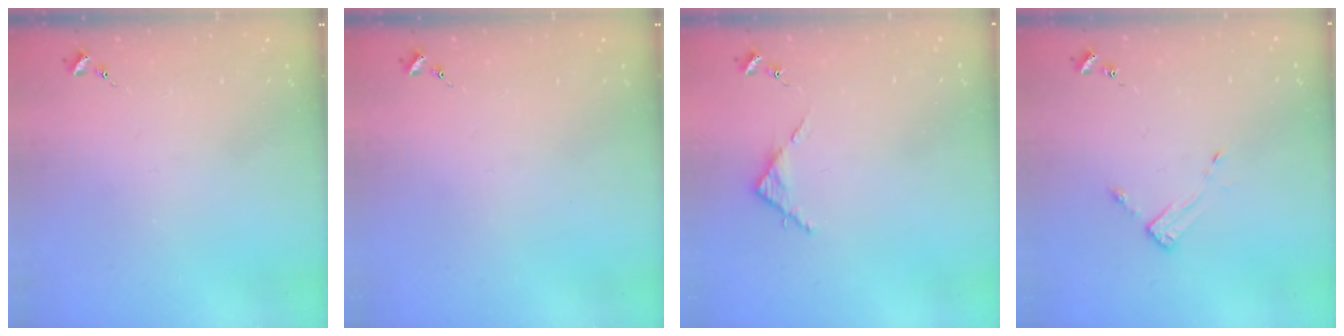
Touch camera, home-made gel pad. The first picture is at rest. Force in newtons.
{"total": 0.0}
{"total": 3.6, "press": 3.6, "slide": 0.3}
{"total": 3.1, "press": 3.1, "slide": 0.2}